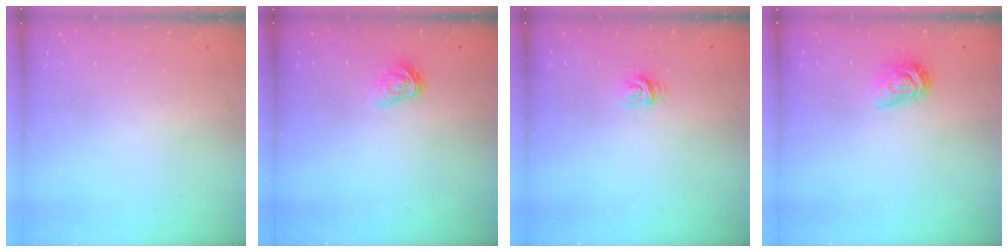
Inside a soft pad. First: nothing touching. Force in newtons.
{"total": 5.5, "press": 5.5, "slide": 0.0}
{"total": 4.3, "press": 4.3, "slide": 0.3}
{"total": 6.8, "press": 6.8, "slide": 0.2}